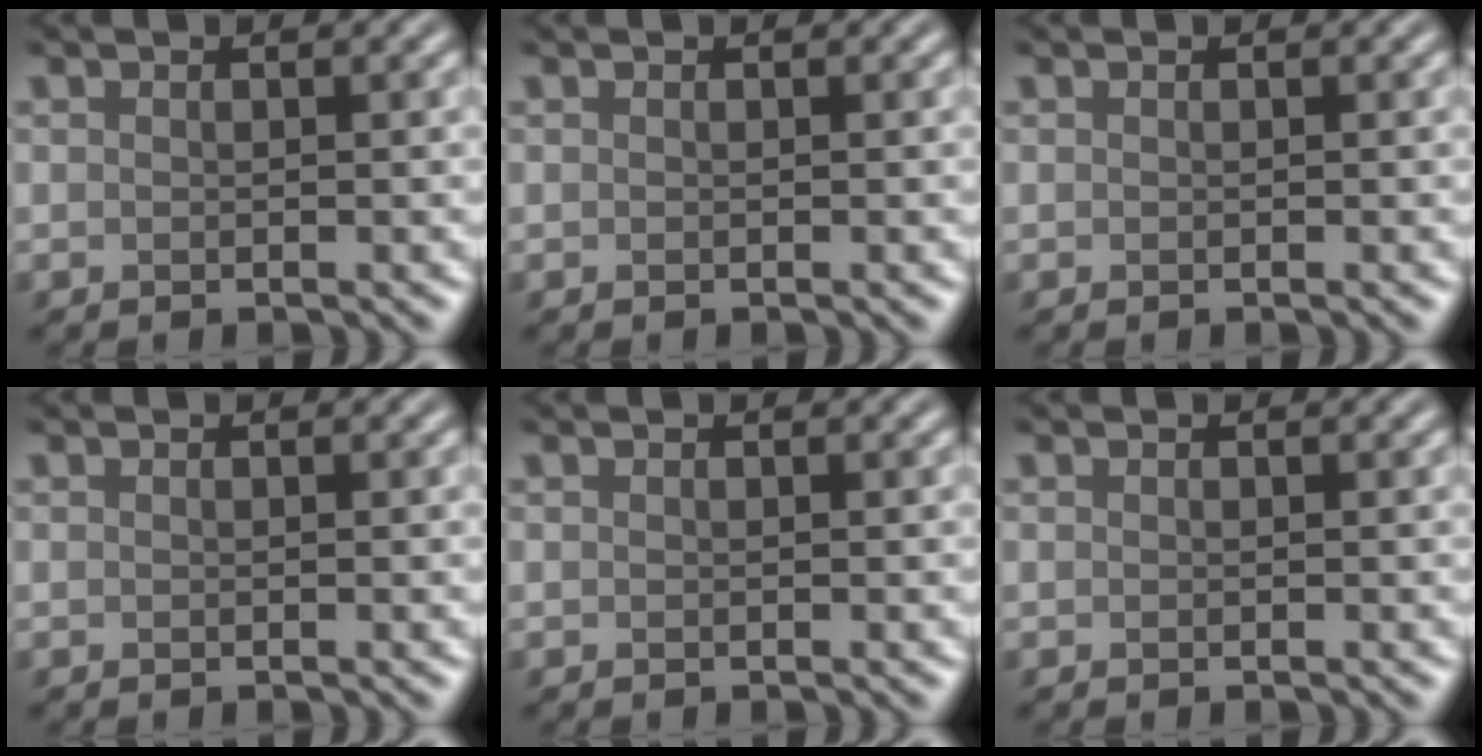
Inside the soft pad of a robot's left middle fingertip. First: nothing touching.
{"total": 0.0}
{"total": 0.0}
{"total": 0.0}
{"total": 0.0}
{"total": 0.0}